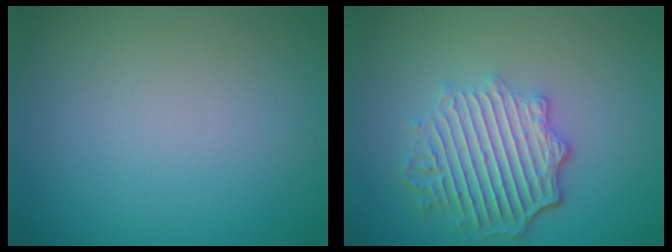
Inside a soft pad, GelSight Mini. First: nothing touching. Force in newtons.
{"total": 5.9, "press": 4.6, "slide": 3.7}